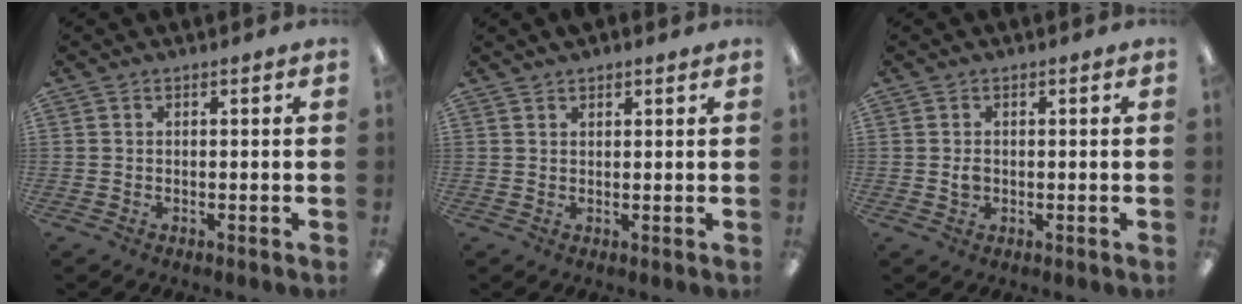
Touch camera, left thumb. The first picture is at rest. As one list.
[{"total": 1.4, "force": [1.3, 0.4, 0.3], "torque": [-0.008, -0.001, 0.025]}, {"total": 1.7, "force": [0.1, 1.3, 1.1], "torque": [-0.021, 0.003, 0.000]}]